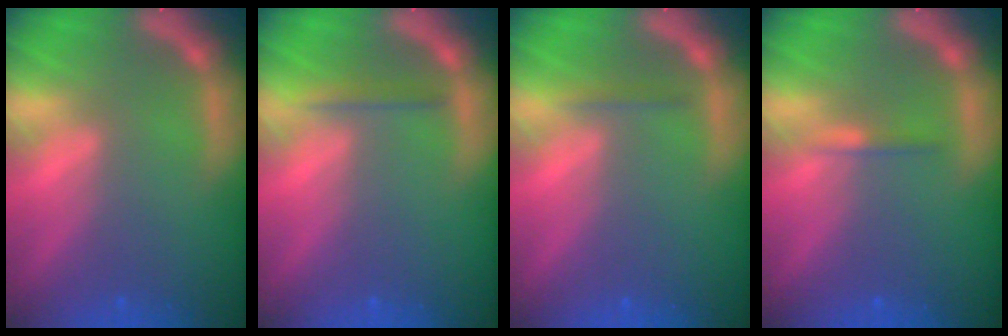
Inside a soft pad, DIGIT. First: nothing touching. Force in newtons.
{"total": 1.4}
{"total": 0.9}
{"total": 0.9}